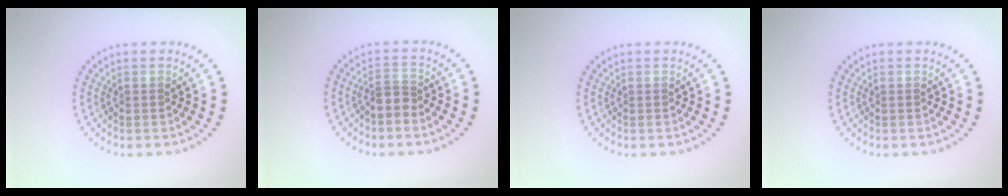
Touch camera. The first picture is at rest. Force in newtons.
{"total": 2.0, "press": 1.4, "slide": 1.4}
{"total": 0.0}
{"total": 0.0}